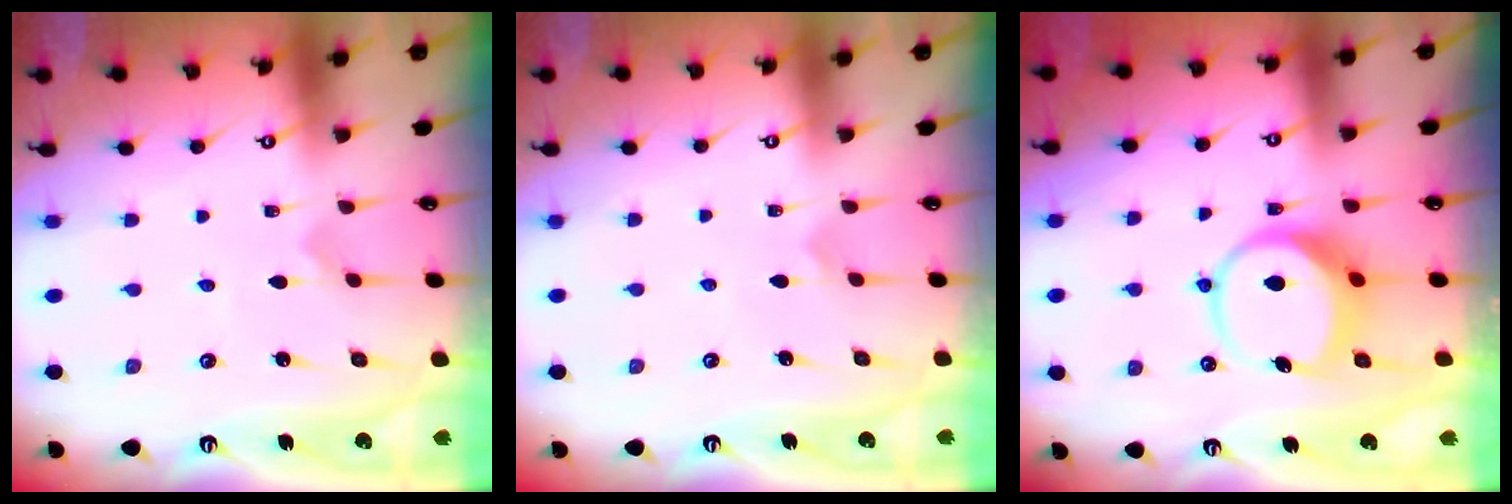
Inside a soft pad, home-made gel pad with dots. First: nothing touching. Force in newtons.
{"total": 2.3, "press": 2.3, "slide": 0.2}
{"total": 8.7, "press": 8.6, "slide": 1.2}